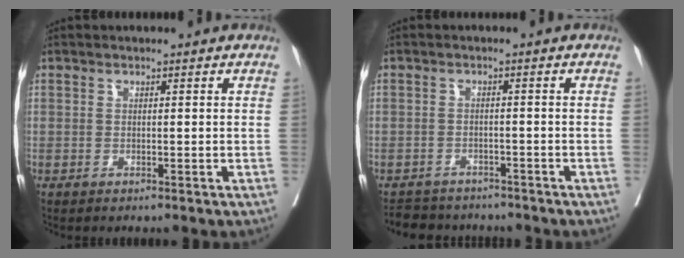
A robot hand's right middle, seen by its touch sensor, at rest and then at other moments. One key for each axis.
{"total": 6.9, "fx": -6.5, "fy": 2.3, "fz": 0.9, "tx": -0.015, "ty": 0.003, "tz": -0.088}